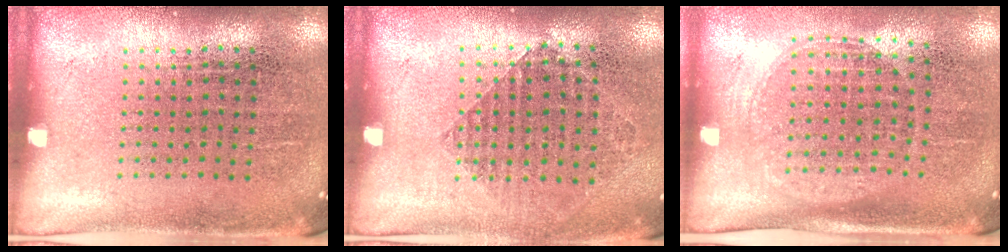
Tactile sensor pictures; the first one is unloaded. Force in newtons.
{"total": 0.9, "press": 0.8, "slide": 0.3}
{"total": 1.5, "press": 1.3, "slide": 0.7}